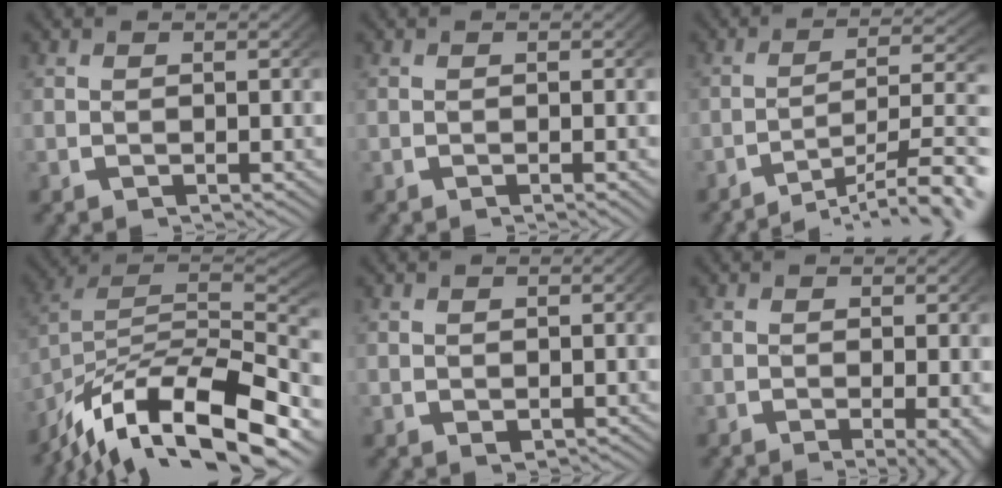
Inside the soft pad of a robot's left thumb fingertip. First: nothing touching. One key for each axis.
{"total": 1.0, "fx": -0.6, "fy": 0.1, "fz": 0.8, "tx": -0.012, "ty": 0.001, "tz": -0.007}
{"total": 8.1, "fx": -4.1, "fy": 3.7, "fz": 6.0, "tx": -0.090, "ty": -0.022, "tz": -0.050}
{"total": 15.7, "fx": -4.6, "fy": 9.7, "fz": 11.4, "tx": -0.206, "ty": -0.037, "tz": -0.059}
{"total": 0.8, "fx": 0.3, "fy": 0.6, "fz": 0.5, "tx": -0.009, "ty": -0.008, "tz": 0.014}
{"total": 3.0, "fx": -0.9, "fy": 0.8, "fz": 2.8, "tx": -0.036, "ty": -0.013, "tz": -0.007}